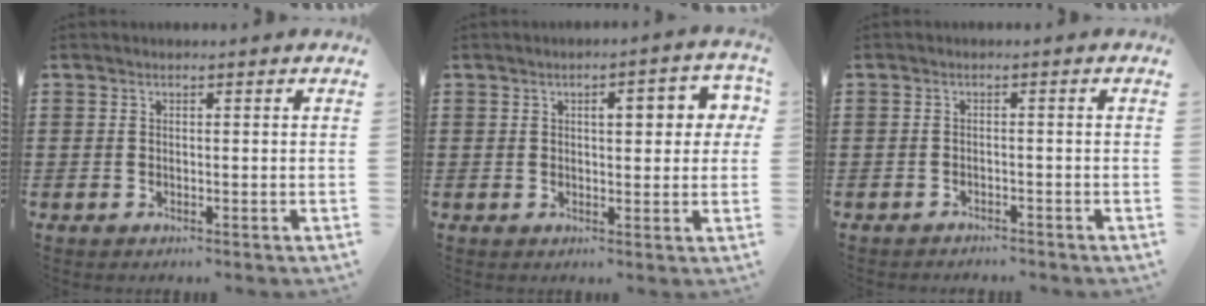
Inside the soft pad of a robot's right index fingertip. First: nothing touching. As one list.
[{"total": 4.5, "force": [1.0, 1.7, 4.1], "torque": [-0.056, 0.001, 0.008]}, {"total": 1.3, "force": [-1.3, 0.2, 0.0], "torque": [-0.005, 0.002, -0.027]}]